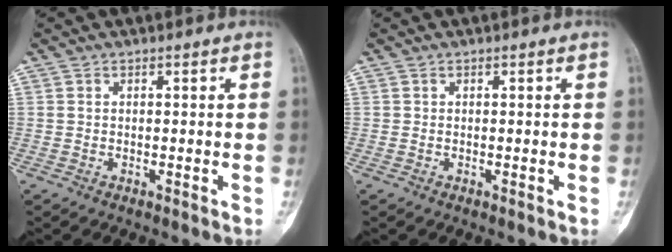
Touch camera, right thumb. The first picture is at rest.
{"total": 0.0}